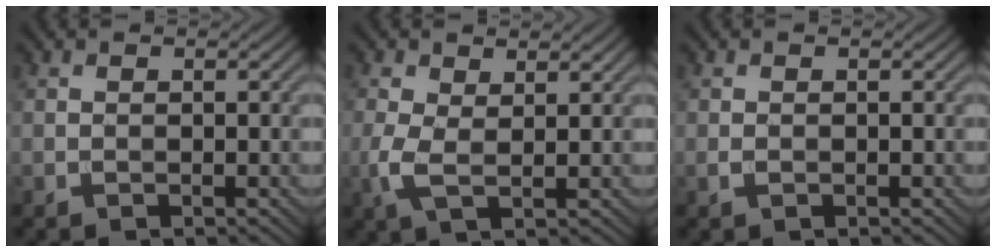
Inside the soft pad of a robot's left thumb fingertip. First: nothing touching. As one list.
[{"total": 4.0, "force": [0.8, 2.1, 3.4], "torque": [-0.095, 0.000, 0.013]}, {"total": 0.7, "force": [-0.2, 0.5, 0.4], "torque": [-0.011, -0.002, -0.004]}]